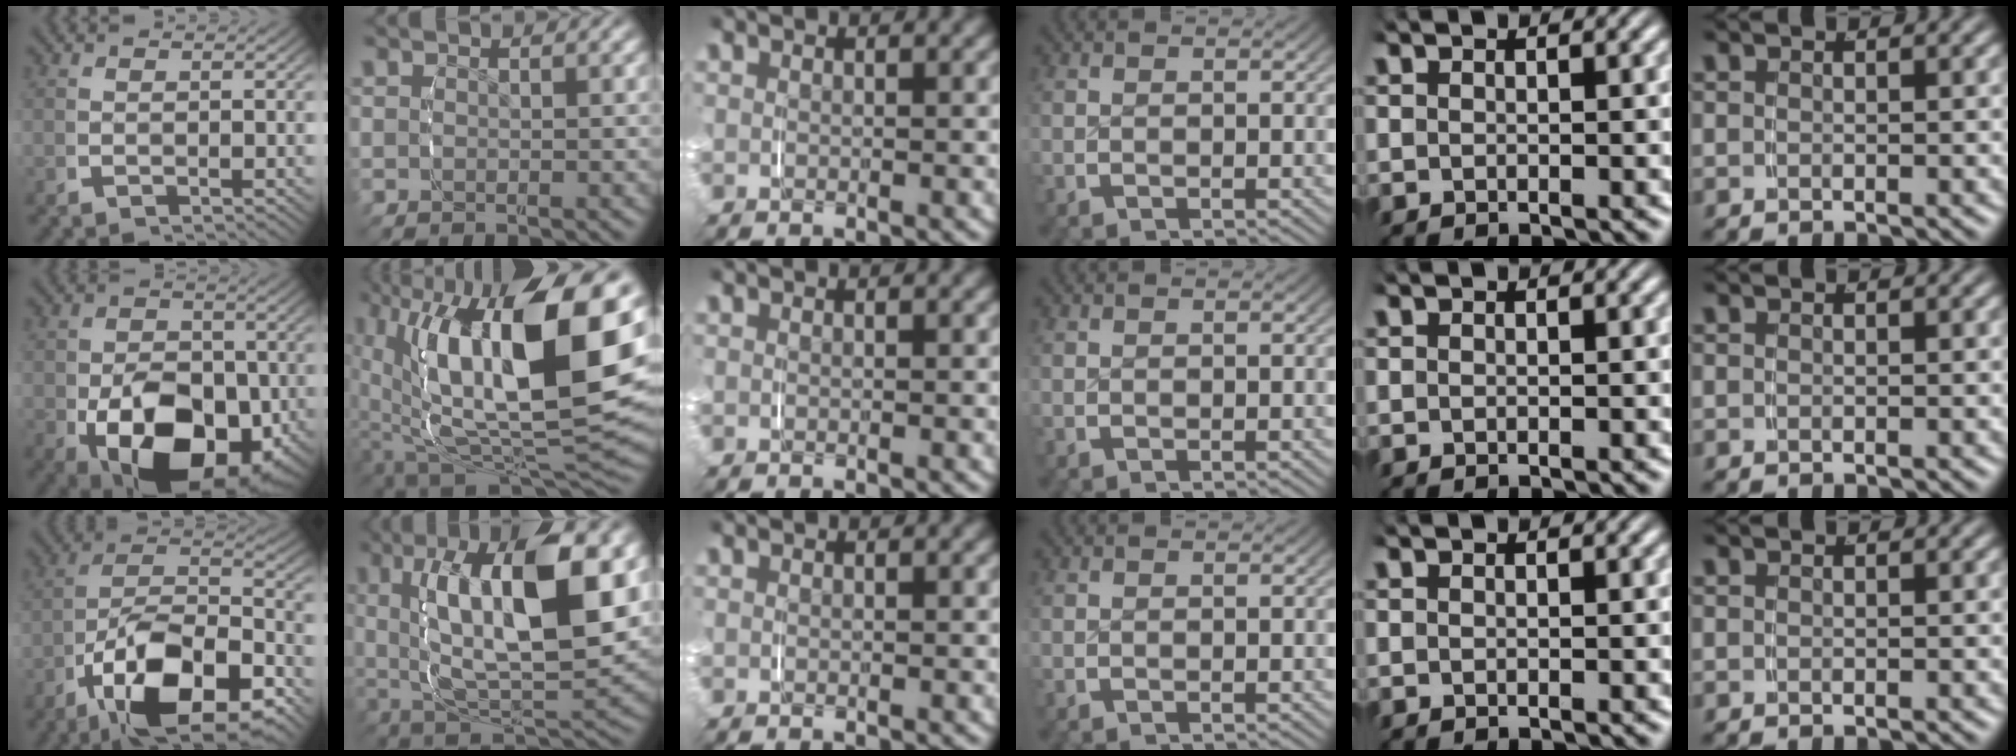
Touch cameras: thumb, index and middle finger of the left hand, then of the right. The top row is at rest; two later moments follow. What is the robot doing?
{"motion": "grasp_and_lifting", "object": "key"}